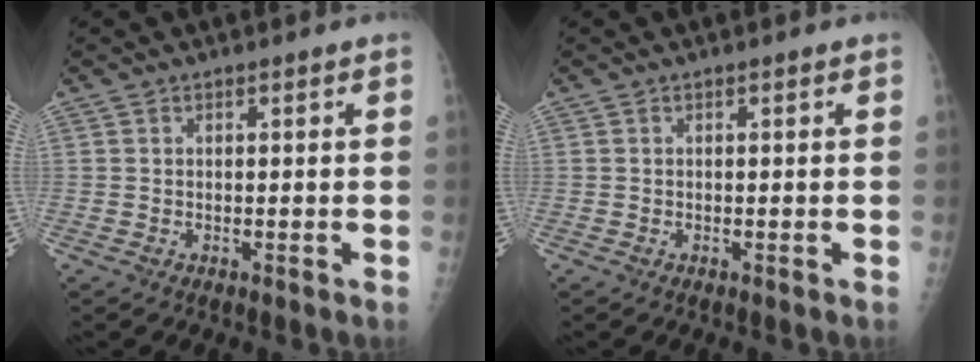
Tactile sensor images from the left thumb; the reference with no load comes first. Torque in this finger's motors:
{"motor_torque": [0.41, 0.31, 0.18, -0.05, 0.00]}